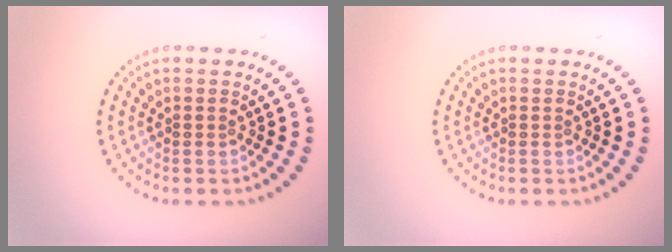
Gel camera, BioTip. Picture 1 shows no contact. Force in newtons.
{"total": 0.0}